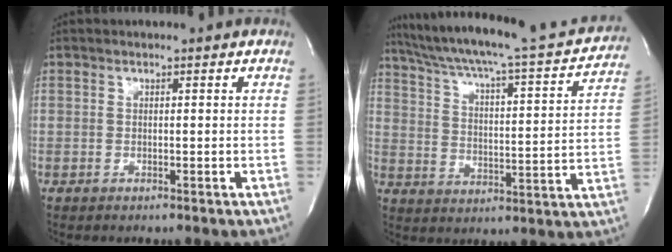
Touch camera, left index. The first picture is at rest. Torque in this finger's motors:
{"motor_torque": [-0.41, -0.42, 0.12, 0.06]}